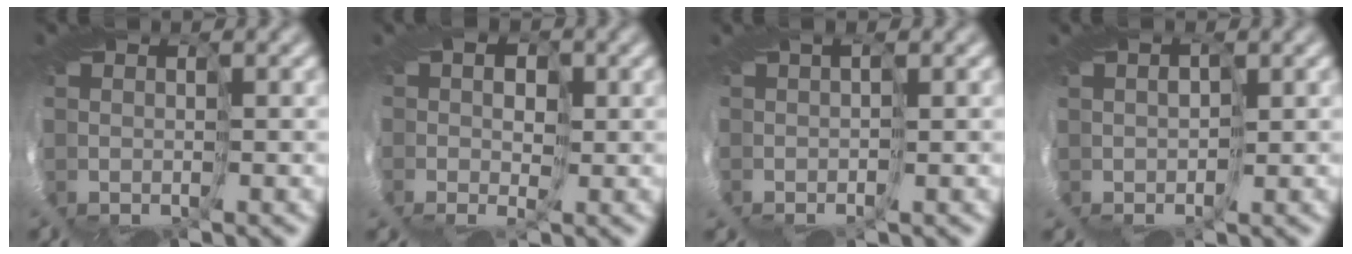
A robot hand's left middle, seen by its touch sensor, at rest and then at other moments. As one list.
[{"total": 1.6, "force": [0.9, 0.7, 1.1], "torque": [0.006, 0.013, -0.004]}, {"total": 1.8, "force": [0.0, -1.7, -0.7], "torque": [0.032, 0.009, -0.004]}, {"total": 0.9, "force": [0.8, 0.3, -0.2], "torque": [0.014, 0.016, -0.010]}]